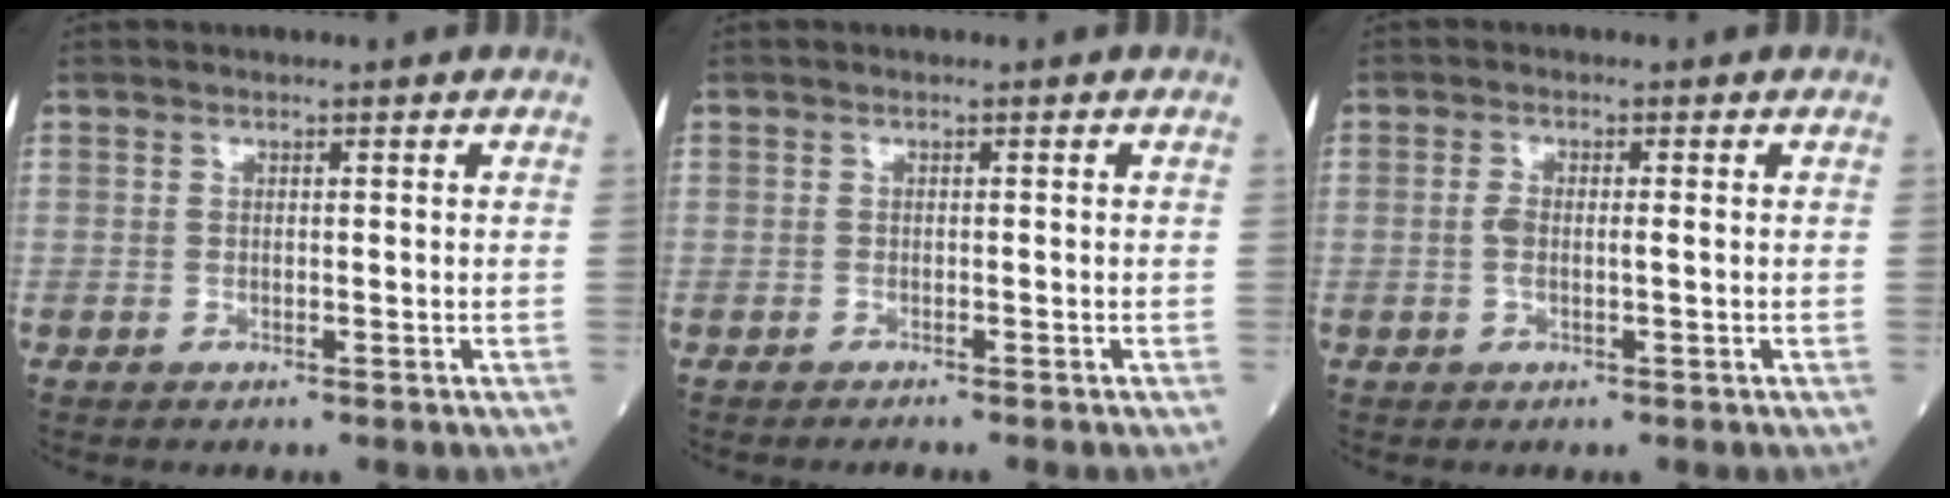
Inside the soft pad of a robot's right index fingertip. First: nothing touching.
{"total": 1.4, "force": [-1.3, -0.1, 0.6], "torque": [-0.010, -0.001, -0.018]}
{"total": 2.2, "force": [-0.2, 0.7, 2.0], "torque": [-0.047, 0.005, -0.003]}